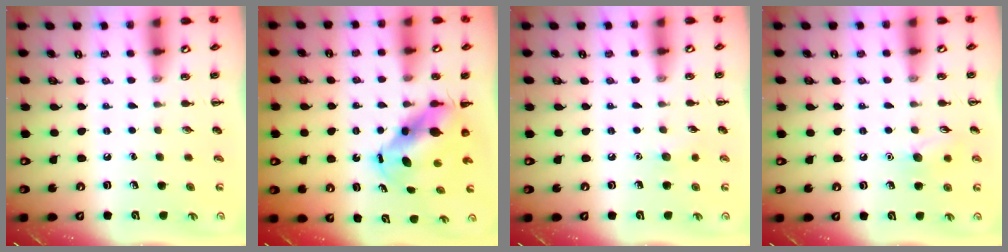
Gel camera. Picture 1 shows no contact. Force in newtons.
{"total": 7.2, "press": 6.9, "slide": 2.3}
{"total": 4.8, "press": 4.6, "slide": 1.2}
{"total": 8.5, "press": 8.4, "slide": 1.7}